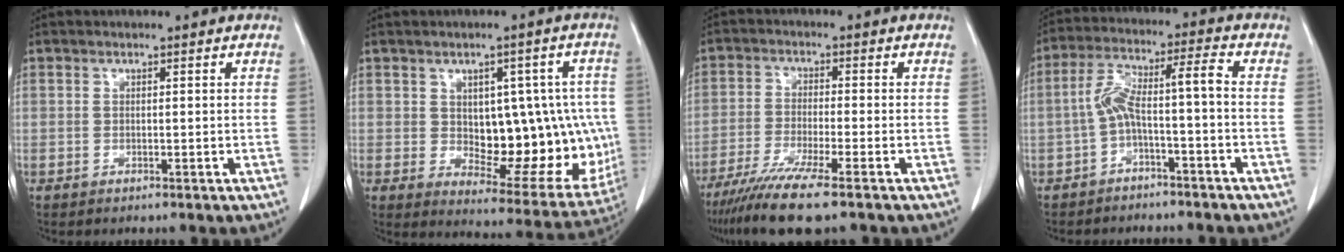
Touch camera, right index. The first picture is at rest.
{"total": 16.7, "force": [0.1, 8.6, 14.4], "torque": [-0.175, 0.012, 0.029]}
{"total": 9.7, "force": [-7.1, -0.2, 6.6], "torque": [-0.113, -0.026, -0.120]}
{"total": 7.1, "force": [-2.3, 0.5, 6.7], "torque": [-0.130, 0.041, -0.041]}